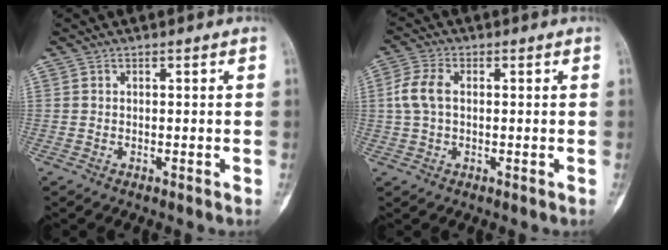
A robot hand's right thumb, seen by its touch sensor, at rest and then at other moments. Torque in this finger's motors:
{"motor_torque": [0.39, 0.51, 0.35, -0.32, 0.02]}